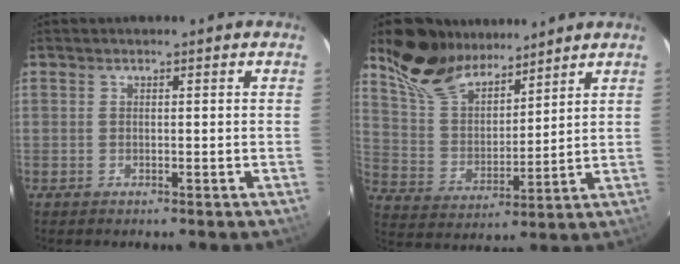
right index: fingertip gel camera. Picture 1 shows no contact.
{"total": 14.7, "force": [11.8, 6.1, 6.2], "torque": [-0.128, 0.021, 0.231]}